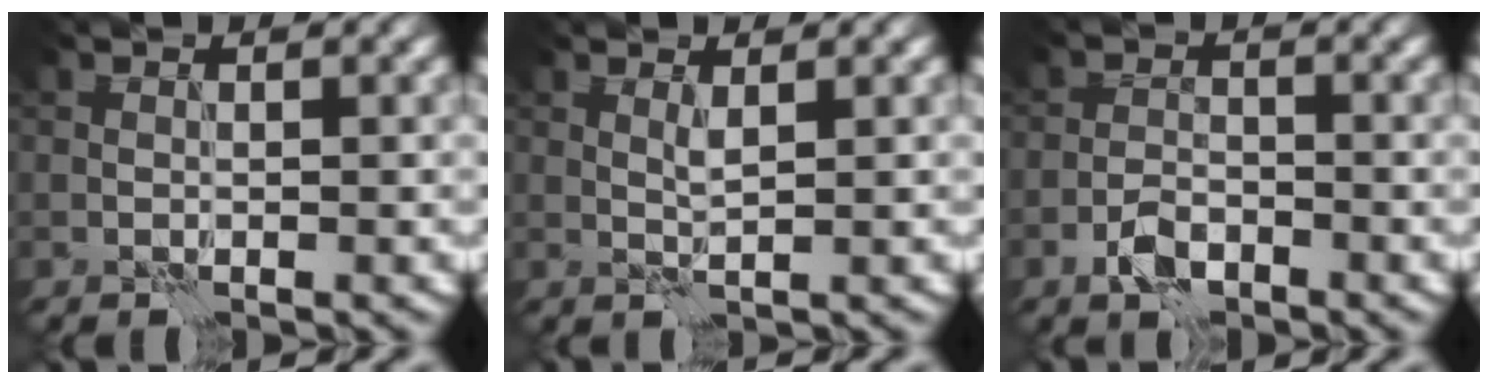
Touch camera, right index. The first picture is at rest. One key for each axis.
{"total": 1.1, "fx": 0.6, "fy": 0.0, "fz": 0.9, "tx": -0.024, "ty": 0.000, "tz": 0.011}
{"total": 2.6, "fx": -1.6, "fy": 1.3, "fz": 1.5, "tx": -0.025, "ty": 0.005, "tz": -0.036}